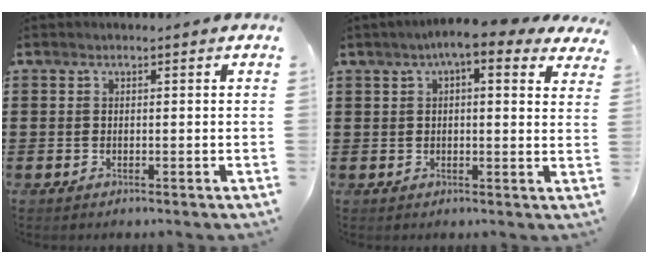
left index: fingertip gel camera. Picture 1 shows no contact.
{"total": 6.2, "force": [4.0, 1.1, 4.6], "torque": [-0.090, -0.001, 0.066]}